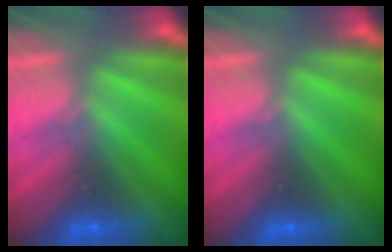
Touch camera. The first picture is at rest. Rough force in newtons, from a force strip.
{"total": 0.0}